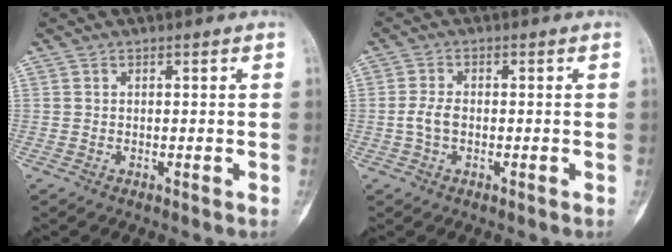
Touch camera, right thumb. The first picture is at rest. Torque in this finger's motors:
{"motor_torque": [0.46, 0.07, 0.27, -0.32, 0.01]}